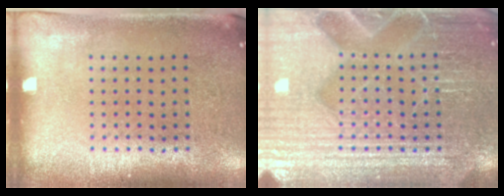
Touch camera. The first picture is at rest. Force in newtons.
{"total": 4.9, "press": 4.9, "slide": 0.6}